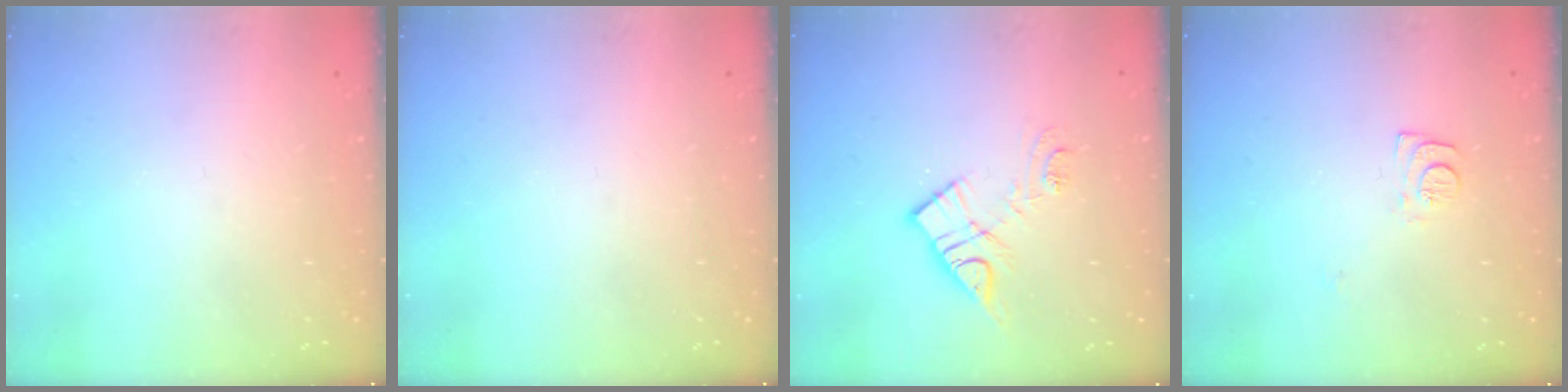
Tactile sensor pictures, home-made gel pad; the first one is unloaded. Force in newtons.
{"total": 0.0}
{"total": 10.8, "press": 10.8, "slide": 0.7}
{"total": 7.9, "press": 7.9, "slide": 0.7}